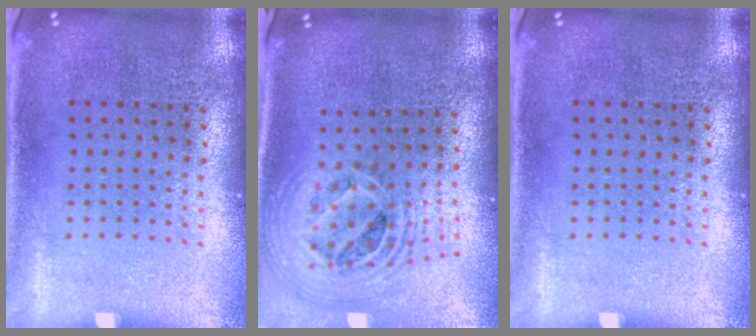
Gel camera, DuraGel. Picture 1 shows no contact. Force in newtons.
{"total": 2.5, "press": 1.8, "slide": 1.7}
{"total": 0.0}